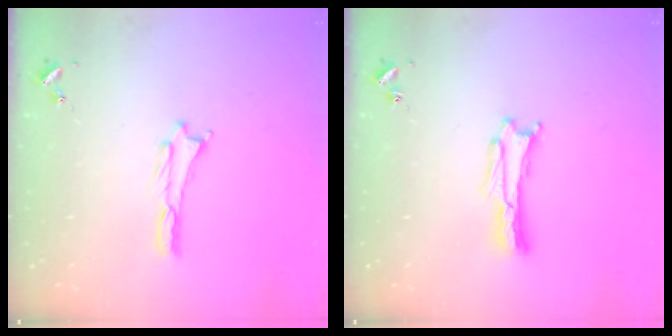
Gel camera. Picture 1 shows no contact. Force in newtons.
{"total": 1.5, "press": 1.4, "slide": 0.2}